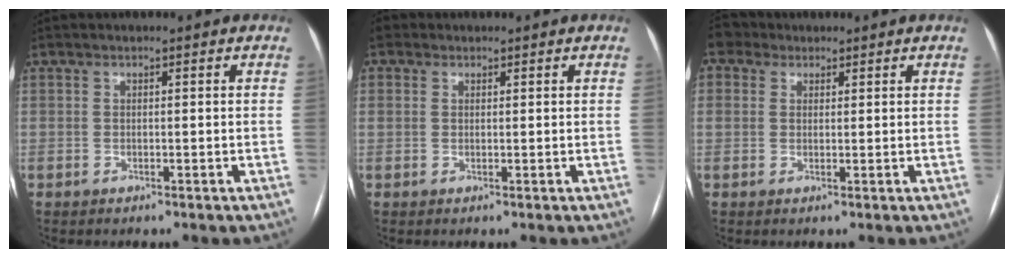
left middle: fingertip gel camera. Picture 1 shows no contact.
{"total": 2.0, "force": [-1.1, -1.3, -1.0], "torque": [0.039, -0.012, -0.024]}
{"total": 0.9, "force": [0.6, 0.3, -0.6], "torque": [0.025, 0.008, 0.011]}